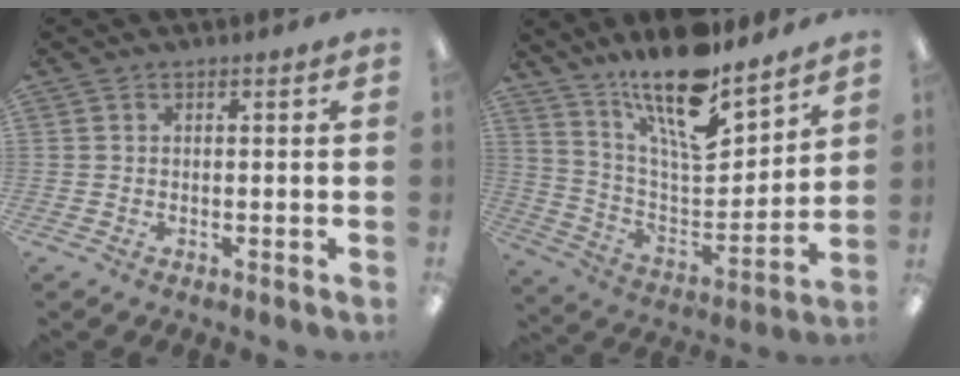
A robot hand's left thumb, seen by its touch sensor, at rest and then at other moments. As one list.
[{"total": 19.7, "force": [14.9, 5.6, 11.6], "torque": [-0.200, -0.104, 0.253]}]